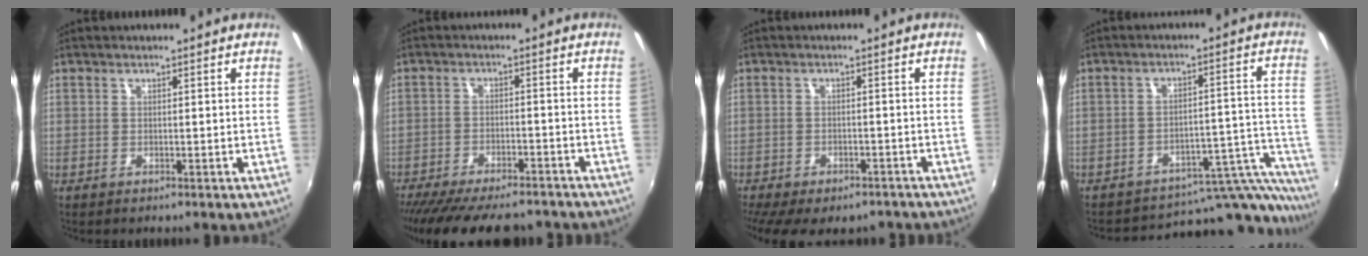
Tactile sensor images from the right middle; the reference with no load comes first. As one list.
[{"total": 18.5, "force": [-15.6, 5.2, 8.5], "torque": [-0.174, -0.031, -0.224]}, {"total": 12.6, "force": [-9.9, 4.8, 6.2], "torque": [-0.134, -0.039, -0.138]}, {"total": 17.0, "force": [-14.9, 5.3, 6.0], "torque": [-0.064, 0.024, -0.183]}]